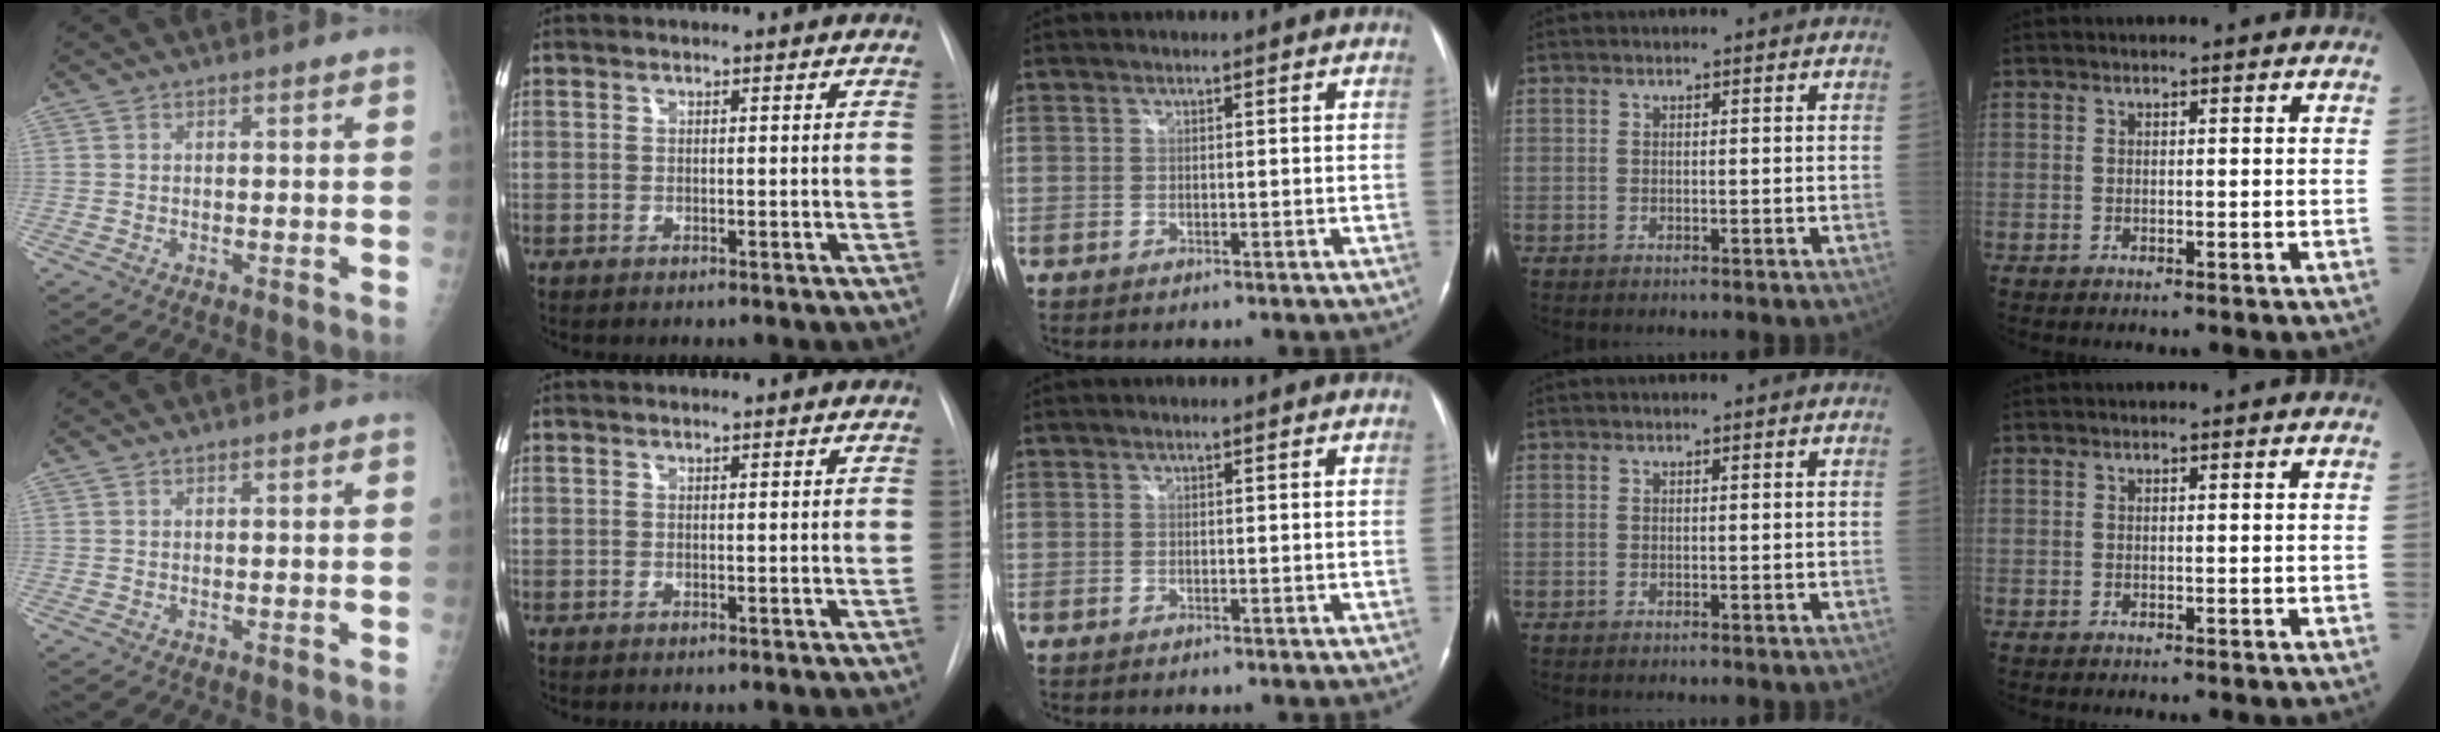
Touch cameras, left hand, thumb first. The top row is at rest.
{"index": {"total": 0.5, "force": [0.5, 0.0, 0.2], "torque": [-0.005, 0.004, 0.007]}}